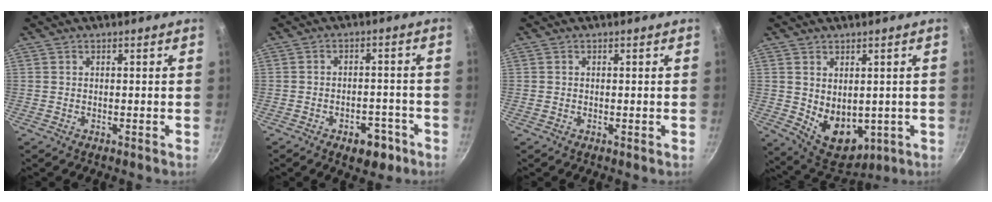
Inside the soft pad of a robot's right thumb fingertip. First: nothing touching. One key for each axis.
{"total": 6.8, "fx": -3.8, "fy": 4.0, "fz": 4.0, "tx": -0.028, "ty": 0.029, "tz": -0.041}
{"total": 0.0}
{"total": 10.4, "fx": 0.0, "fy": 7.3, "fz": 7.4, "tx": -0.085, "ty": -0.025, "tz": 0.027}